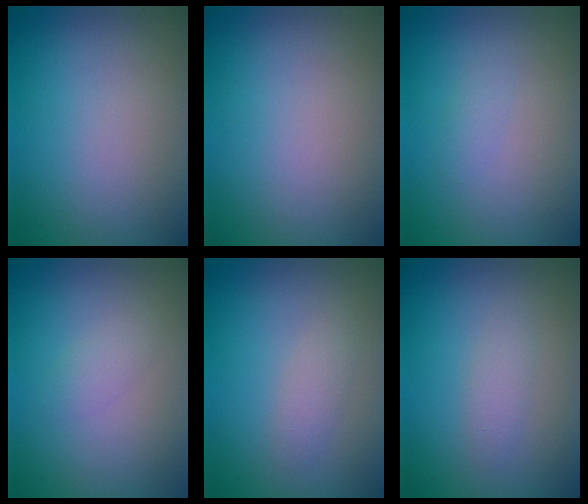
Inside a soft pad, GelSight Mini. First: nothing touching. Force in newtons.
{"total": 0.0}
{"total": 0.9, "press": 0.9, "slide": 0.0}
{"total": 1.2, "press": 1.2, "slide": 0.1}
{"total": 1.4, "press": 1.4, "slide": 0.1}
{"total": 1.3, "press": 1.3, "slide": 0.0}